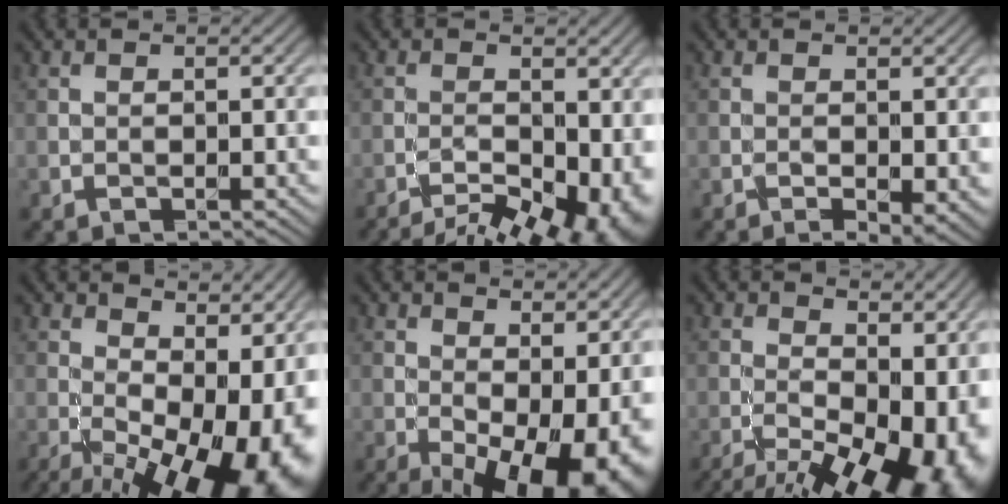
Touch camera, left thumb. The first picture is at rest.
{"total": 13.0, "force": [-6.8, 6.1, 9.2], "torque": [-0.117, -0.029, -0.077]}
{"total": 3.7, "force": [-1.2, 1.1, 3.3], "torque": [-0.053, -0.010, -0.014]}
{"total": 18.6, "force": [-1.8, 9.1, 16.2], "torque": [-0.190, -0.011, 0.009]}
{"total": 15.2, "force": [-3.0, 7.5, 12.9], "torque": [-0.173, -0.020, -0.018]}
{"total": 17.8, "force": [-5.7, 8.7, 14.4], "torque": [-0.203, -0.022, -0.055]}